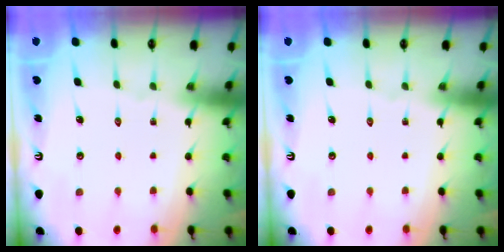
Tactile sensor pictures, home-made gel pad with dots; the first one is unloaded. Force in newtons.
{"total": 0.0}